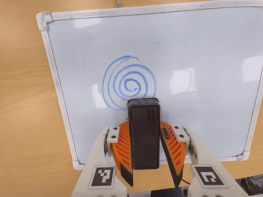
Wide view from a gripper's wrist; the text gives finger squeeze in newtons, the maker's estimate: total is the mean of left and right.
{"total": 5.2, "left": 4.8, "right": 5.5}